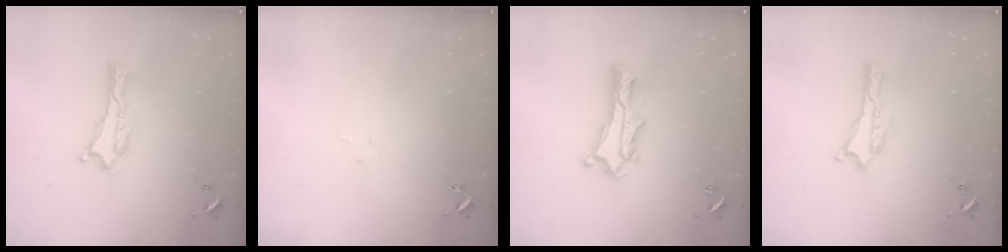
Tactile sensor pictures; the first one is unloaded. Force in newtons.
{"total": 1.0, "press": 1.0, "slide": 0.1}
{"total": 5.2, "press": 5.2, "slide": 0.6}
{"total": 0.0}